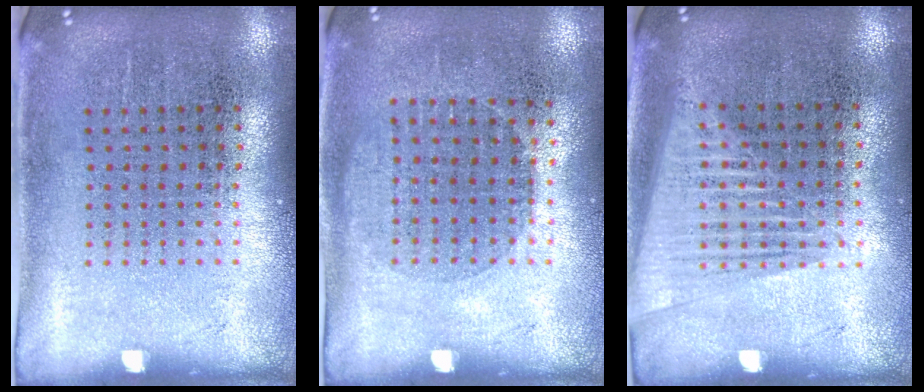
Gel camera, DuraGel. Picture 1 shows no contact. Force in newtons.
{"total": 0.9, "press": 0.8, "slide": 0.4}
{"total": 1.6, "press": 1.4, "slide": 0.6}